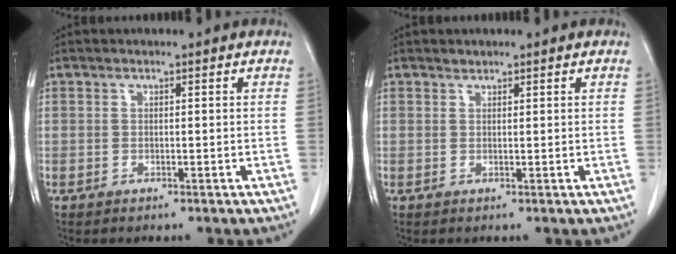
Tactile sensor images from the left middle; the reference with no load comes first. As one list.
[{"total": 0.6, "force": [0.6, 0.2, 0.0], "torque": [-0.003, -0.002, 0.008]}]